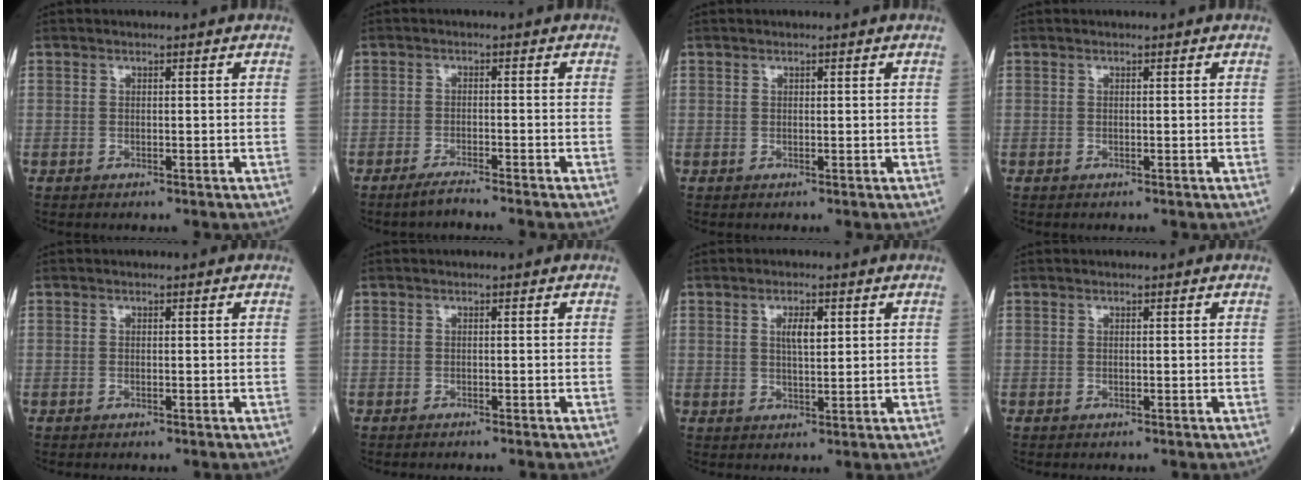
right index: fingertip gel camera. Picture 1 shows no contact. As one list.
[{"total": 2.7, "force": [-2.5, -0.5, 1.0], "torque": [-0.027, -0.006, -0.048]}, {"total": 0.0}, {"total": 0.0}, {"total": 0.0}, {"total": 1.0, "force": [-1.0, -0.1, 0.4], "torque": [-0.004, 0.002, -0.013]}, {"total": 3.6, "force": [1.2, 1.1, 3.2], "torque": [-0.055, 0.001, 0.021]}, {"total": 0.0}]